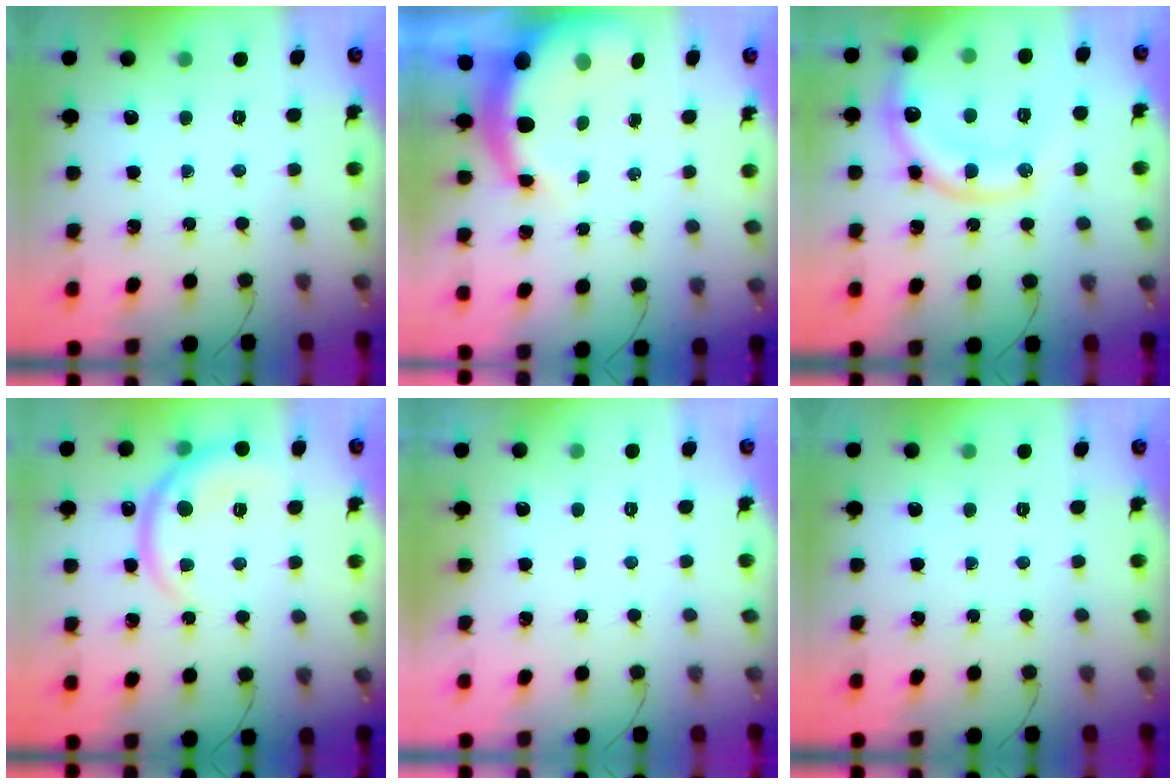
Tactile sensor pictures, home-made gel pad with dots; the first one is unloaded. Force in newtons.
{"total": 8.2, "press": 8.0, "slide": 1.8}
{"total": 19.6, "press": 19.4, "slide": 2.7}
{"total": 9.3, "press": 9.2, "slide": 0.5}
{"total": 2.9, "press": 2.9, "slide": 0.1}
{"total": 0.0}